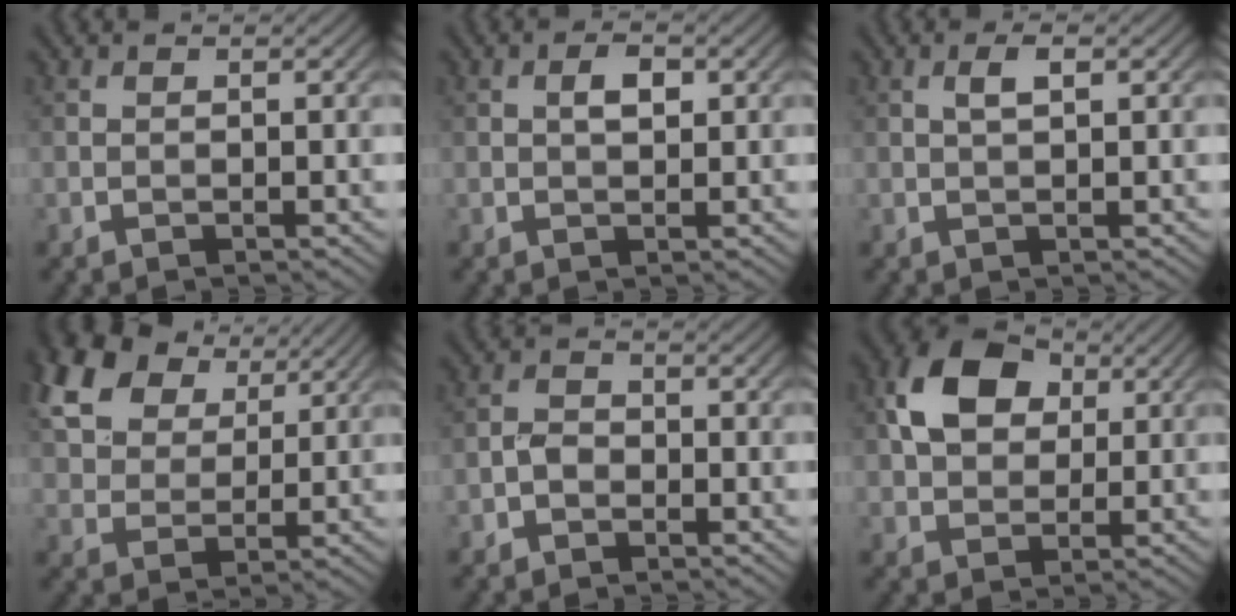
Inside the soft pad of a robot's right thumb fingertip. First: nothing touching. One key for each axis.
{"total": 2.2, "fx": 0.5, "fy": 1.1, "fz": 1.8, "tx": -0.033, "ty": 0.002, "tz": 0.006}
{"total": 1.8, "fx": 0.5, "fy": 0.5, "fz": 1.6, "tx": -0.035, "ty": 0.003, "tz": 0.009}
{"total": 13.1, "fx": 7.0, "fy": 8.2, "fz": 7.4, "tx": -0.185, "ty": 0.029, "tz": 0.120}
{"total": 2.0, "fx": -1.0, "fy": 1.4, "fz": 1.0, "tx": -0.020, "ty": 0.004, "tz": -0.025}
{"total": 8.6, "fx": 2.4, "fy": 6.2, "fz": 5.5, "tx": -0.123, "ty": 0.013, "tz": 0.036}